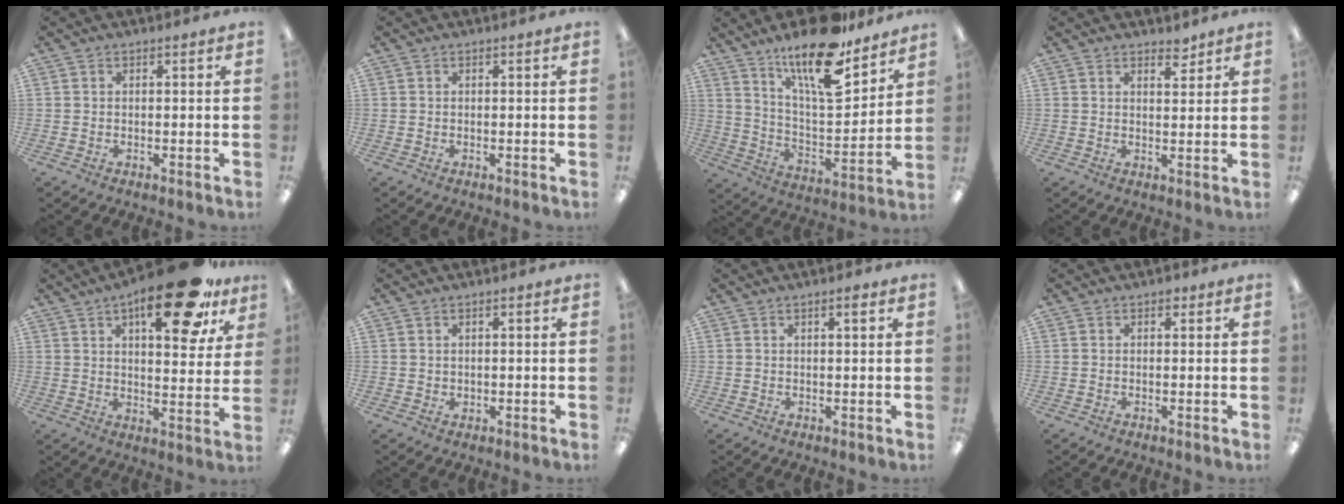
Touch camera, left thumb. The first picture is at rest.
{"total": 0.0}
{"total": 19.0, "force": [14.3, 5.8, 11.1], "torque": [-0.195, -0.089, 0.241]}
{"total": 3.1, "force": [2.8, 1.1, 0.9], "torque": [0.003, -0.019, 0.046]}
{"total": 20.1, "force": [12.0, 7.4, 14.3], "torque": [-0.201, -0.055, 0.186]}
{"total": 0.9, "force": [0.5, 0.8, 0.1], "torque": [-0.003, 0.004, 0.008]}
{"total": 1.8, "force": [1.0, 0.2, 1.4], "torque": [-0.023, -0.002, 0.015]}
{"total": 1.0, "force": [0.6, 0.6, 0.5], "torque": [-0.003, 0.000, 0.010]}